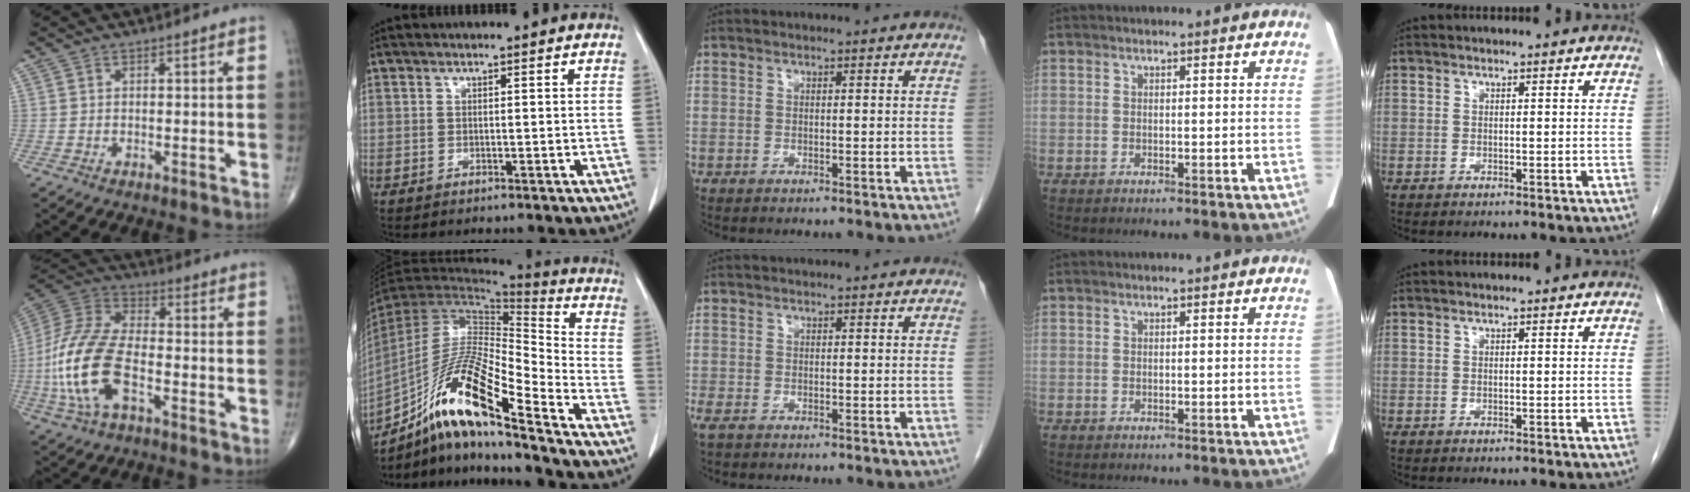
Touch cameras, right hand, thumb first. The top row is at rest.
{"thumb": {"total": 18.0, "force": [-5.3, 8.7, 14.8], "torque": [-0.325, 0.027, -0.101]}, "index": {"total": 18.7, "force": [-12.7, 1.5, 13.7], "torque": [-0.274, -0.014, -0.232]}, "middle": {"total": 2.4, "force": [-1.7, 1.1, 1.4], "torque": [-0.033, -0.008, -0.027]}}